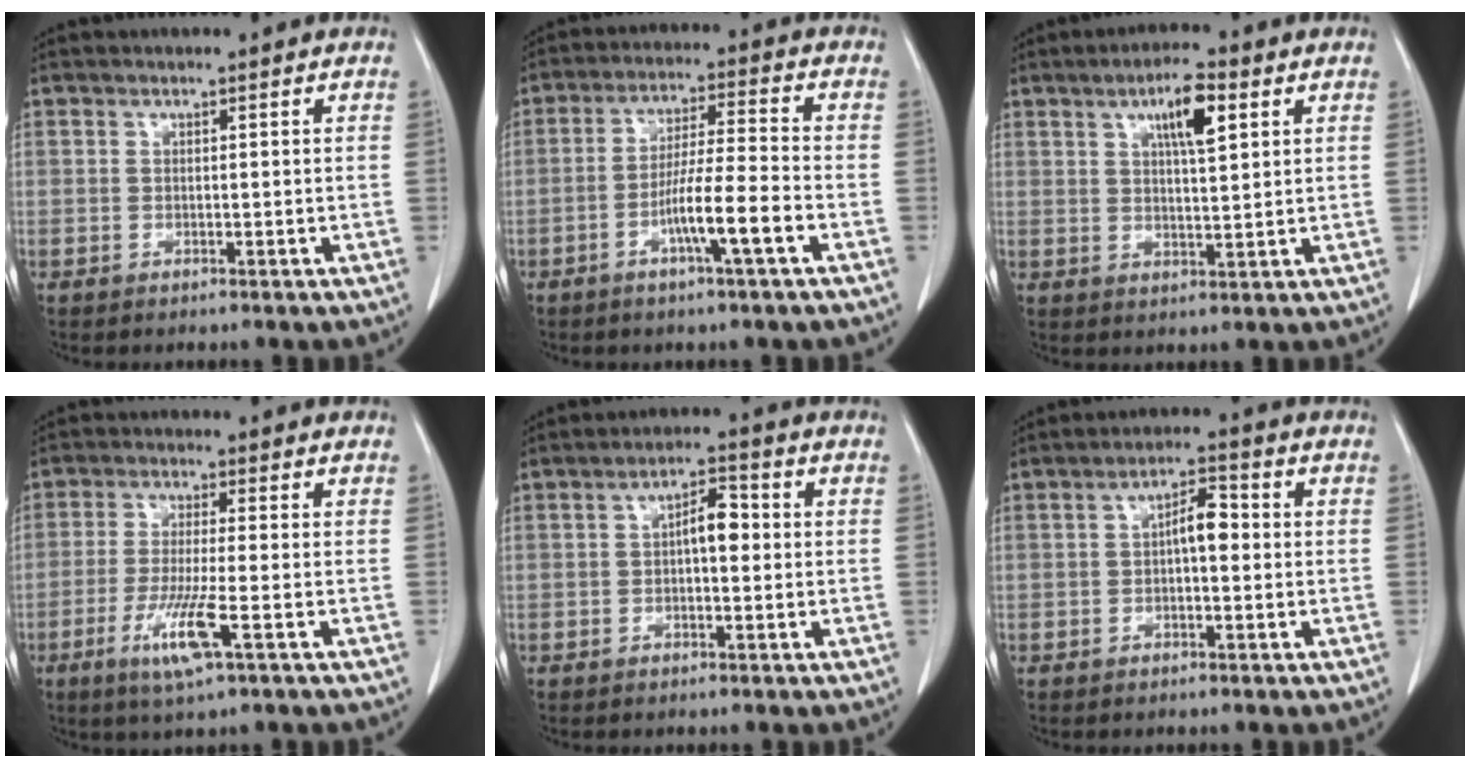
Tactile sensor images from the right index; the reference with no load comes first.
{"total": 8.5, "force": [-3.6, -0.2, 7.7], "torque": [-0.140, 0.000, -0.066]}
{"total": 6.8, "force": [3.1, 1.3, 5.9], "torque": [-0.101, 0.004, 0.050]}
{"total": 7.3, "force": [-3.0, -0.1, 6.7], "torque": [-0.132, -0.020, -0.057]}
{"total": 4.4, "force": [0.2, 1.6, 4.1], "torque": [-0.067, 0.015, 0.002]}
{"total": 4.3, "force": [0.1, 1.5, 4.0], "torque": [-0.067, 0.016, -0.001]}